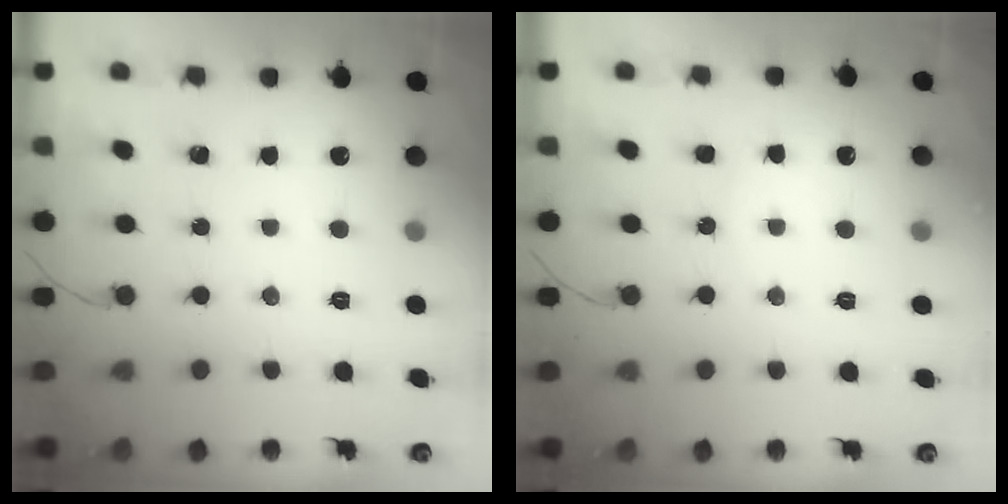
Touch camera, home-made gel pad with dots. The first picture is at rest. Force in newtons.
{"total": 5.7, "press": 5.7, "slide": 0.1}